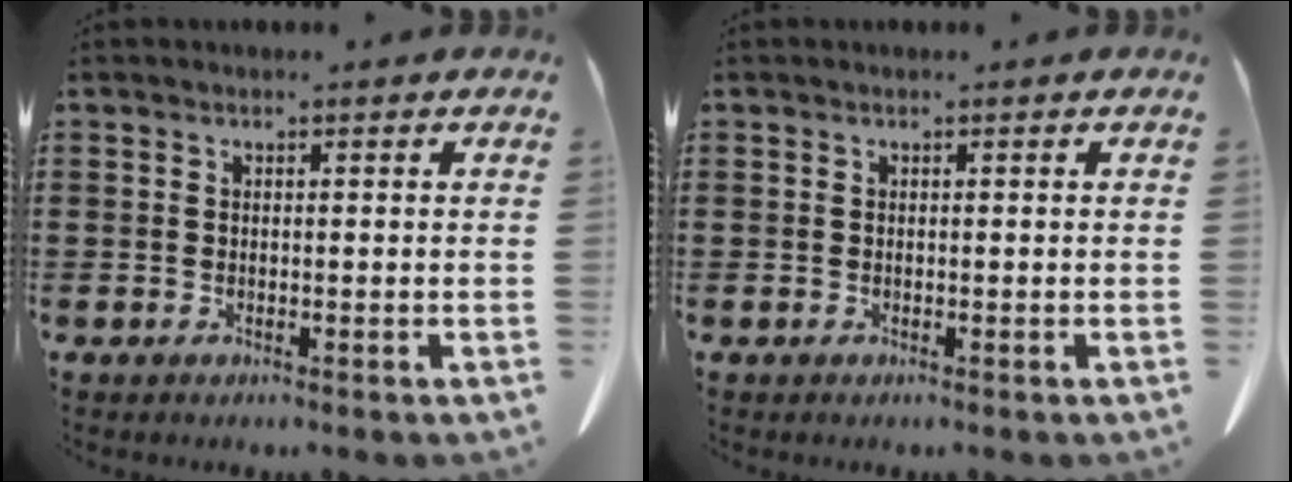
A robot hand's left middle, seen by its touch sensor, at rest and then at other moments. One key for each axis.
{"total": 0.0}